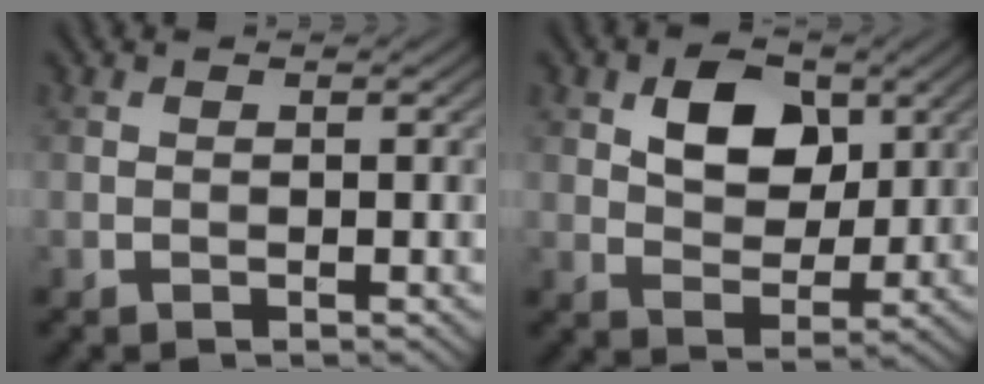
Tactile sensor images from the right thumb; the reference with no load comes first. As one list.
[{"total": 7.4, "force": [2.7, 4.9, 4.8], "torque": [-0.087, 0.000, 0.040]}]